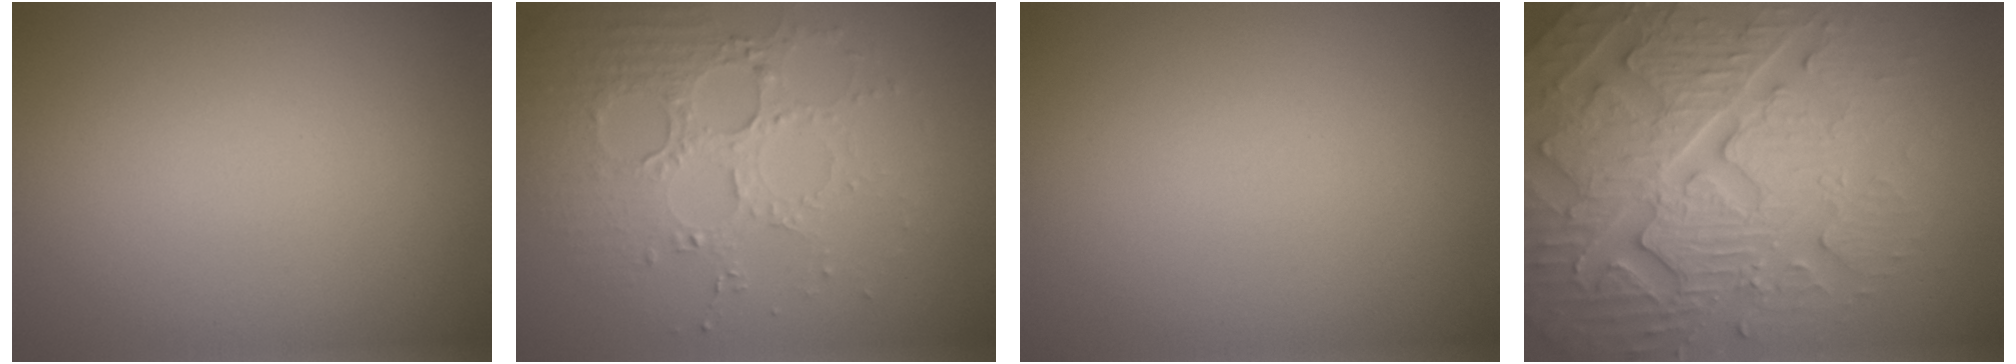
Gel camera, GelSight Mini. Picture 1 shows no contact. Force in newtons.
{"total": 4.0, "press": 3.8, "slide": 1.3}
{"total": 0.0}
{"total": 7.8, "press": 7.6, "slide": 2.0}